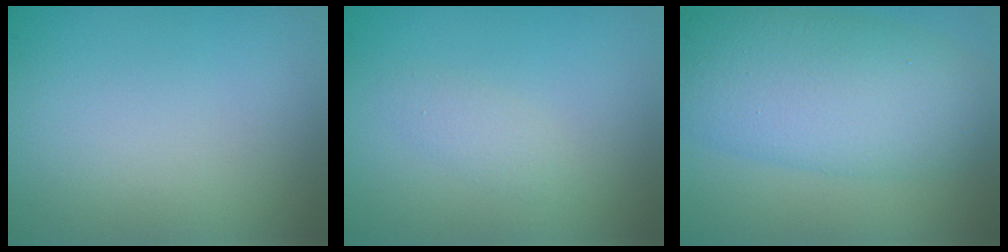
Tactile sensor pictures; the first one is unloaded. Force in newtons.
{"total": 1.2, "press": 1.2, "slide": 0.1}
{"total": 9.1, "press": 9.1, "slide": 0.2}